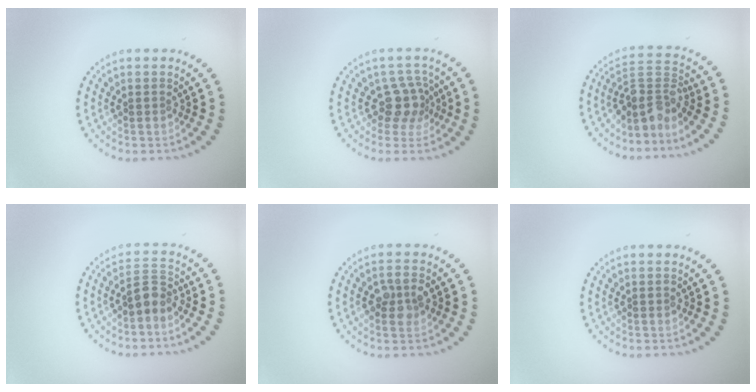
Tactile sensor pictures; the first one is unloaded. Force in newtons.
{"total": 2.8, "press": 2.2, "slide": 1.7}
{"total": 3.7, "press": 2.7, "slide": 2.5}
{"total": 2.2, "press": 1.8, "slide": 1.4}
{"total": 2.5, "press": 2.5, "slide": 0.1}
{"total": 0.0}